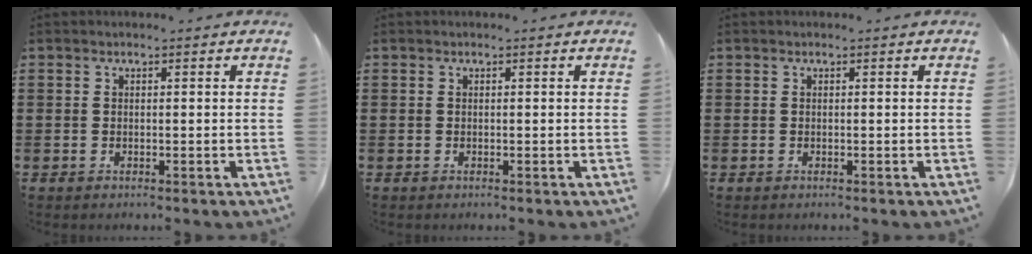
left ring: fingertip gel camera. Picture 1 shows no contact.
{"total": 0.0}
{"total": 0.0}